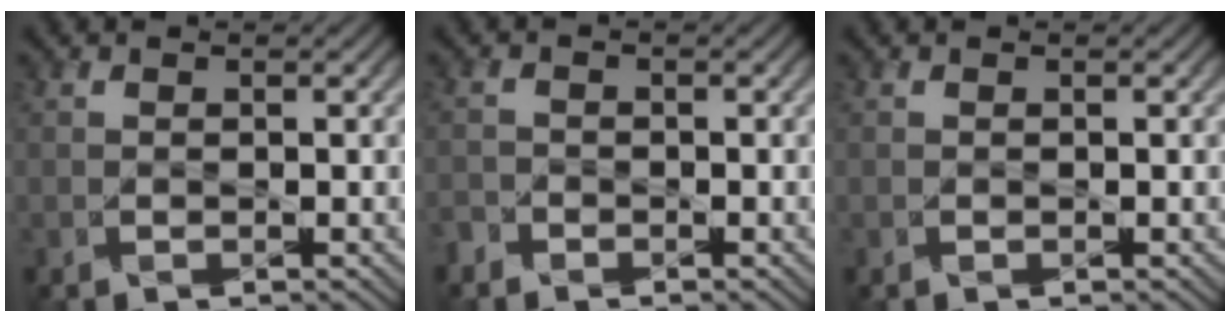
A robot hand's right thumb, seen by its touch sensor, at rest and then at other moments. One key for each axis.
{"total": 1.4, "fx": -1.2, "fy": 0.6, "fz": 0.2, "tx": -0.006, "ty": 0.001, "tz": -0.031}
{"total": 0.0}